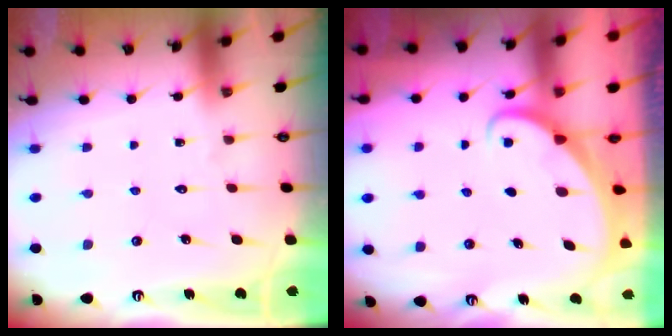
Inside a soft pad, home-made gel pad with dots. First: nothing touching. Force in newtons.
{"total": 1.7, "press": 1.7, "slide": 0.1}